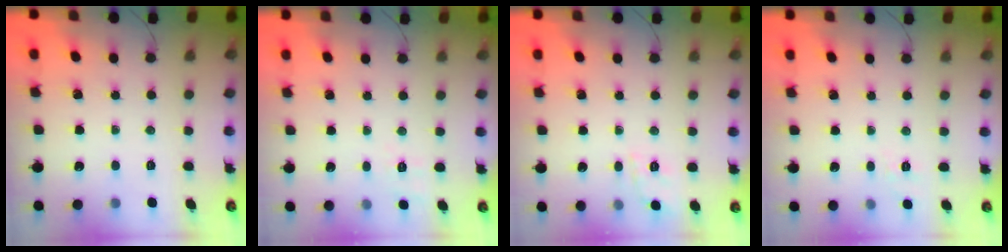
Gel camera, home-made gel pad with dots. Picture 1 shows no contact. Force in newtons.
{"total": 3.2, "press": 2.6, "slide": 1.9}
{"total": 1.9, "press": 0.9, "slide": 1.6}
{"total": 1.9, "press": 1.3, "slide": 1.4}